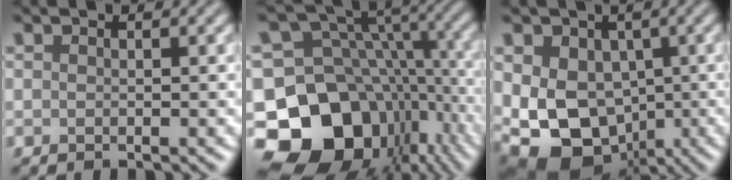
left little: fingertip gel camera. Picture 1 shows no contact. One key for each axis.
{"total": 15.8, "fx": -6.4, "fy": 11.9, "fz": 8.3, "tx": -0.153, "ty": 0.004, "tz": -0.096}
{"total": 10.6, "fx": -1.9, "fy": 8.0, "fz": 6.7, "tx": -0.094, "ty": -0.012, "tz": -0.032}